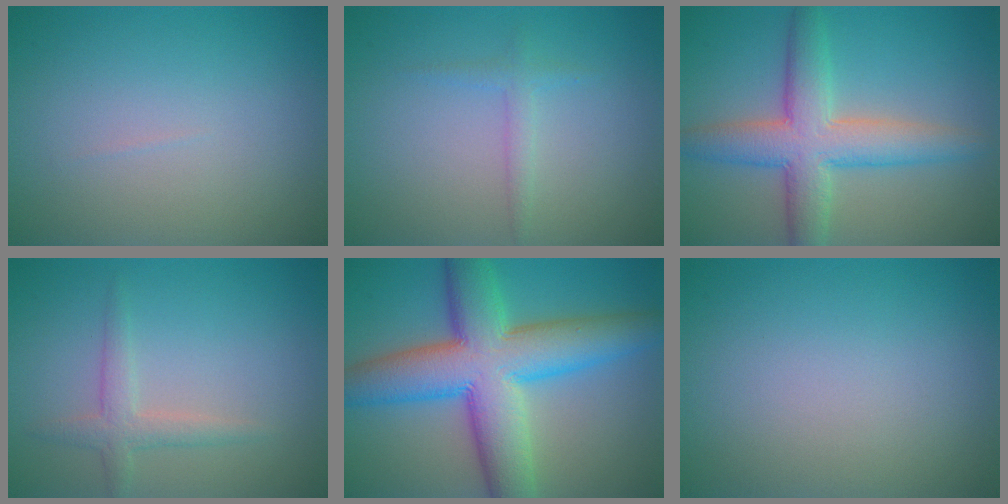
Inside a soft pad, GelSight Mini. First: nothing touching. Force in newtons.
{"total": 1.3, "press": 1.3, "slide": 0.1}
{"total": 6.7, "press": 6.6, "slide": 0.4}
{"total": 2.0, "press": 2.0, "slide": 0.1}
{"total": 11.5, "press": 11.5, "slide": 0.2}
{"total": 0.0}